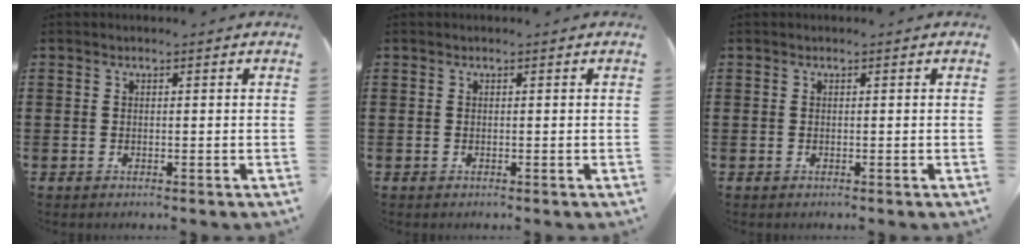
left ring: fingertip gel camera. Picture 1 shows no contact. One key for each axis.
{"total": 0.0}
{"total": 0.0}